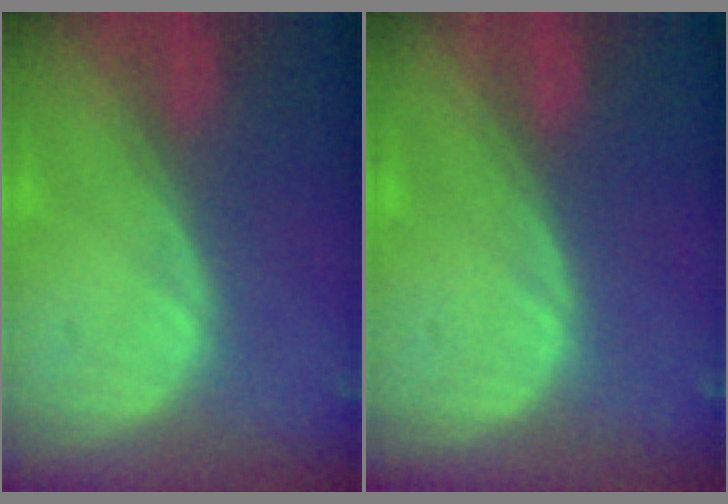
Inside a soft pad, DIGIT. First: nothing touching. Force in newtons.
{"total": 0.0}